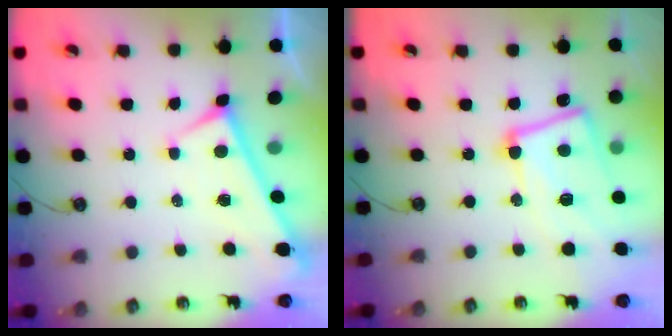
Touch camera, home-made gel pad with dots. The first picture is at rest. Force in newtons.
{"total": 12.9, "press": 12.7, "slide": 2.1}